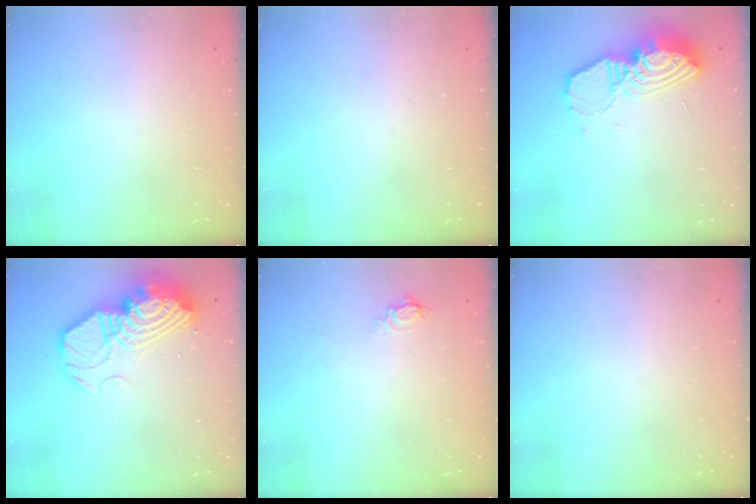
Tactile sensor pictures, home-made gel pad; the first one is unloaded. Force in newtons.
{"total": 0.0}
{"total": 14.6, "press": 14.5, "slide": 1.5}
{"total": 18.5, "press": 18.4, "slide": 1.7}
{"total": 4.1, "press": 4.1, "slide": 0.4}
{"total": 0.0}